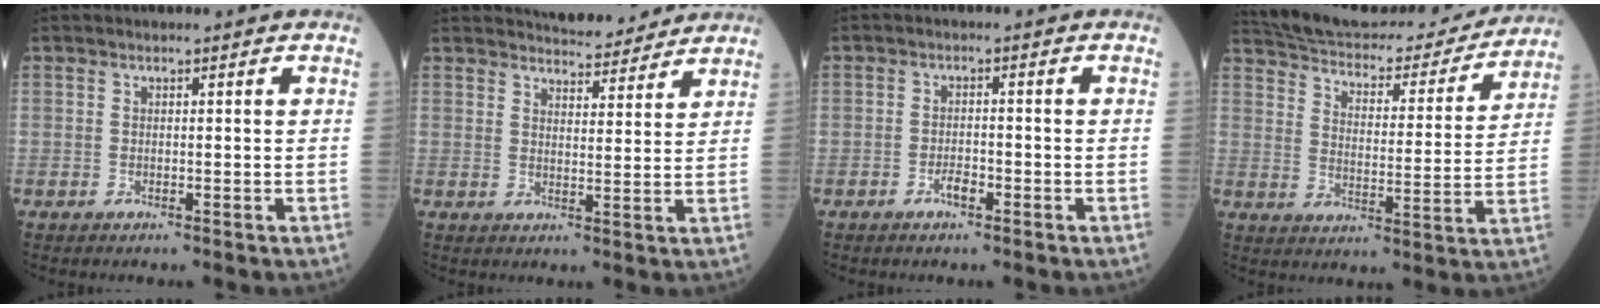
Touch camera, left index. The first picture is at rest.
{"total": 7.2, "force": [7.0, 1.3, 1.2], "torque": [-0.020, 0.003, 0.091]}
{"total": 2.0, "force": [-1.3, 0.7, 1.4], "torque": [-0.028, 0.002, -0.021]}
{"total": 20.1, "force": [19.1, 4.0, 5.0], "torque": [-0.074, -0.021, 0.255]}